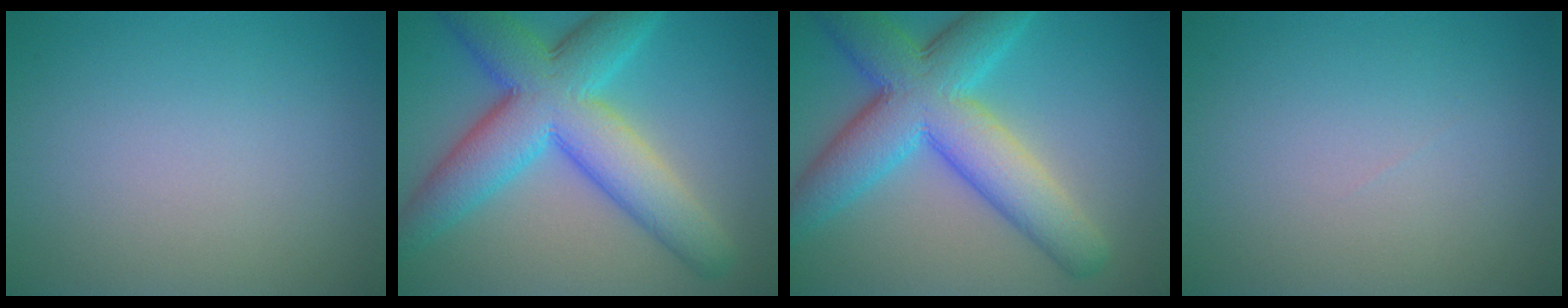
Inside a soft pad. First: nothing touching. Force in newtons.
{"total": 10.2, "press": 10.2, "slide": 0.2}
{"total": 9.8, "press": 9.8, "slide": 0.4}
{"total": 0.0}